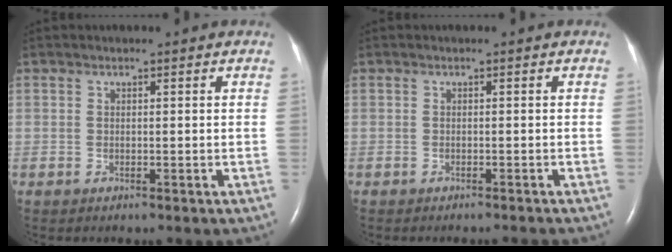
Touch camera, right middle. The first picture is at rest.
{"total": 2.0, "force": [-1.9, -0.1, 0.5], "torque": [-0.005, -0.002, -0.025]}